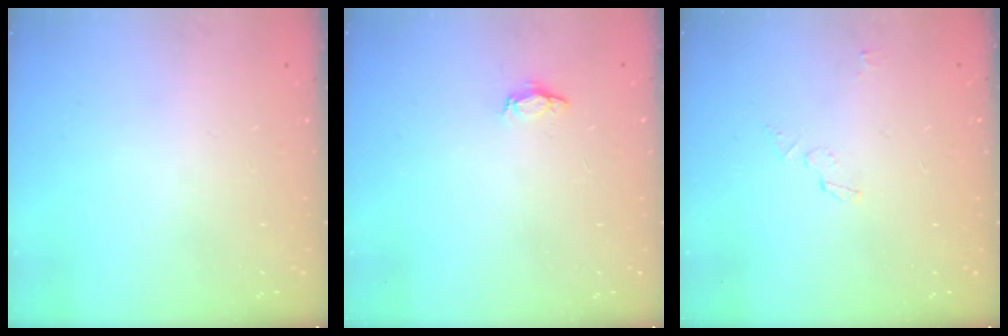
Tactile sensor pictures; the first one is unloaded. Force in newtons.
{"total": 3.5, "press": 3.4, "slide": 0.4}
{"total": 3.3, "press": 3.3, "slide": 0.3}